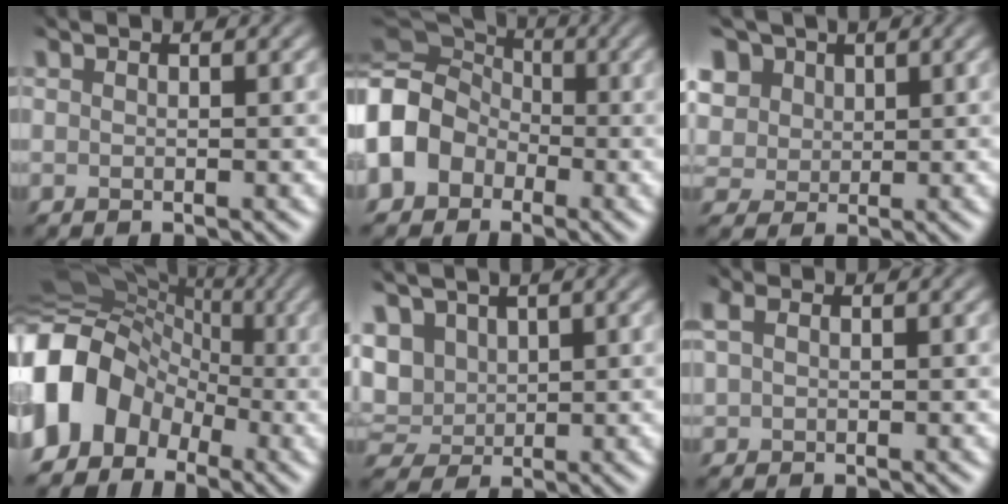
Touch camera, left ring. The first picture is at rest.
{"total": 10.2, "force": [-2.3, 8.6, 5.0], "torque": [-0.121, 0.000, -0.078]}
{"total": 5.2, "force": [2.7, 4.0, 2.0], "torque": [-0.083, 0.007, 0.054]}
{"total": 10.9, "force": [-4.3, 8.5, 5.2], "torque": [-0.119, 0.002, -0.091]}
{"total": 3.2, "force": [1.4, 2.4, 1.5], "torque": [-0.054, 0.003, 0.035]}
{"total": 1.7, "force": [0.6, 1.2, 1.0], "torque": [-0.036, 0.009, 0.025]}